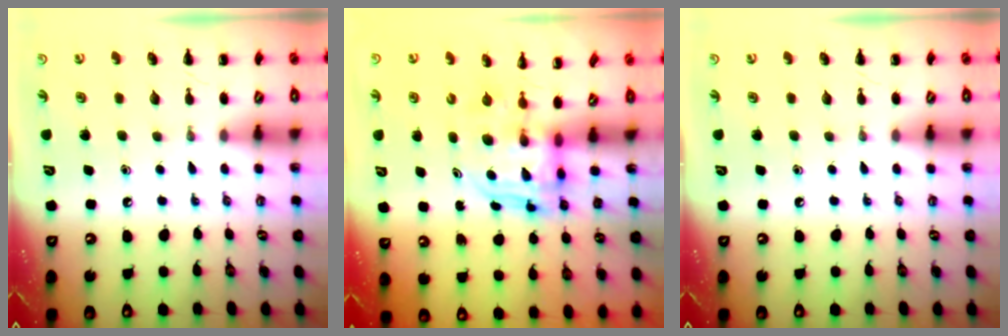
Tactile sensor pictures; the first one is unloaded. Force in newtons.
{"total": 3.9, "press": 3.7, "slide": 1.1}
{"total": 0.0}